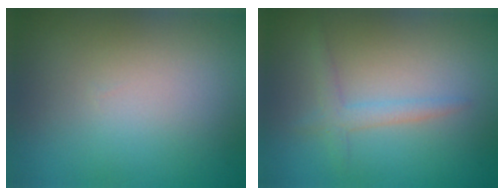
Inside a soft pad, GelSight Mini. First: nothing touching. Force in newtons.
{"total": 1.8, "press": 1.8, "slide": 0.1}